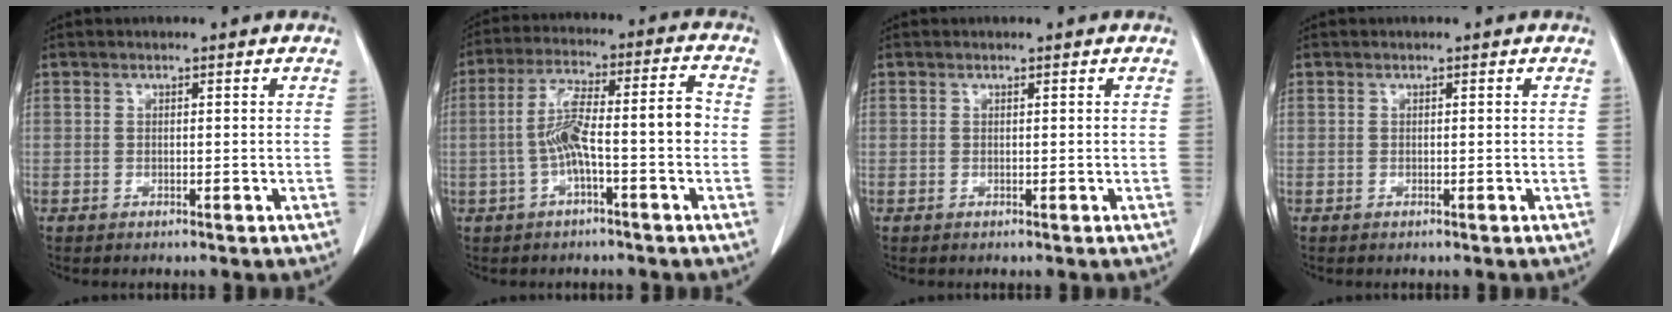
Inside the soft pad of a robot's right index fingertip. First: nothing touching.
{"total": 10.0, "force": [-1.7, 1.4, 9.7], "torque": [-0.174, 0.038, -0.029]}
{"total": 0.0}
{"total": 0.0}